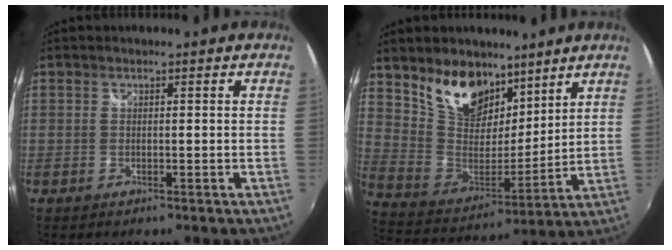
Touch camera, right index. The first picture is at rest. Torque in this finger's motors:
{"motor_torque": [1.07, 1.07, 0.24, 0.07]}